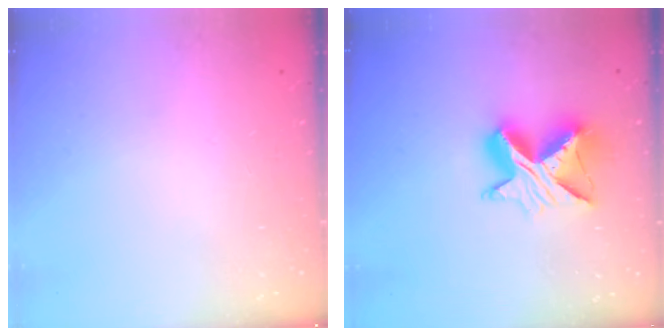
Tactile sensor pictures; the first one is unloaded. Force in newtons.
{"total": 10.9, "press": 10.9, "slide": 0.8}